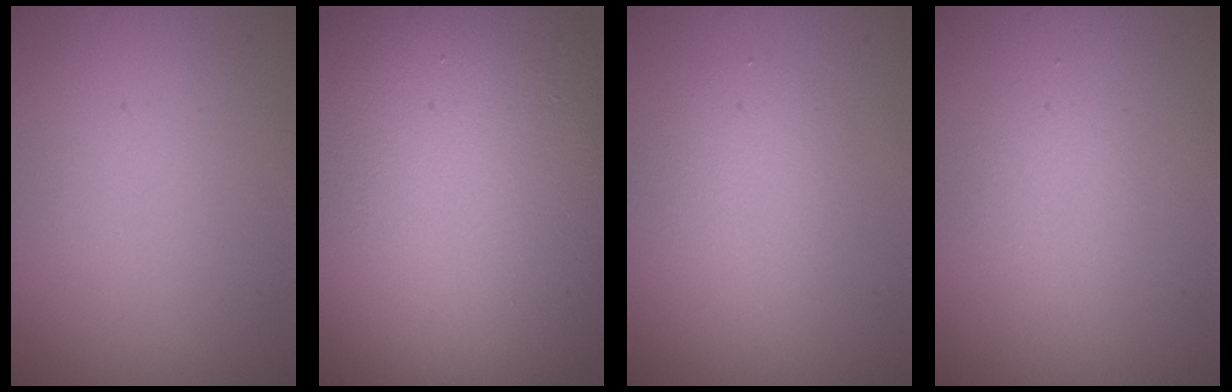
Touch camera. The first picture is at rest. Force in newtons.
{"total": 18.4, "press": 18.4, "slide": 0.8}
{"total": 2.9, "press": 2.9, "slide": 0.2}
{"total": 1.4, "press": 1.4, "slide": 0.1}